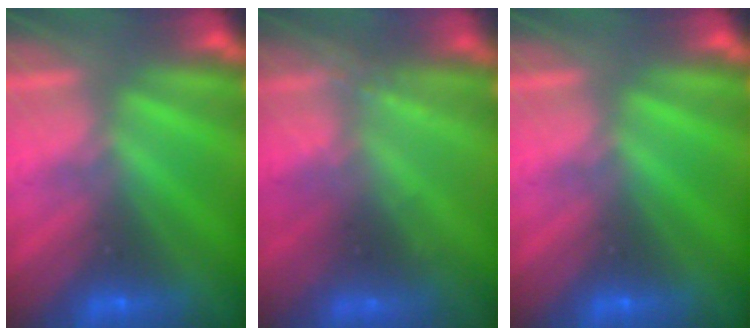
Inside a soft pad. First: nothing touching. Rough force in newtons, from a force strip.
{"total": 2.1}
{"total": 0.0}